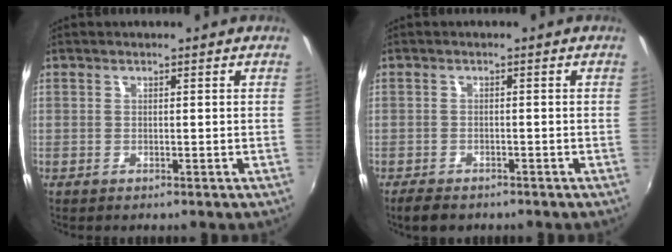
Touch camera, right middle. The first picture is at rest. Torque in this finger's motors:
{"motor_torque": [0.07, -0.07, 0.01, 0.01]}